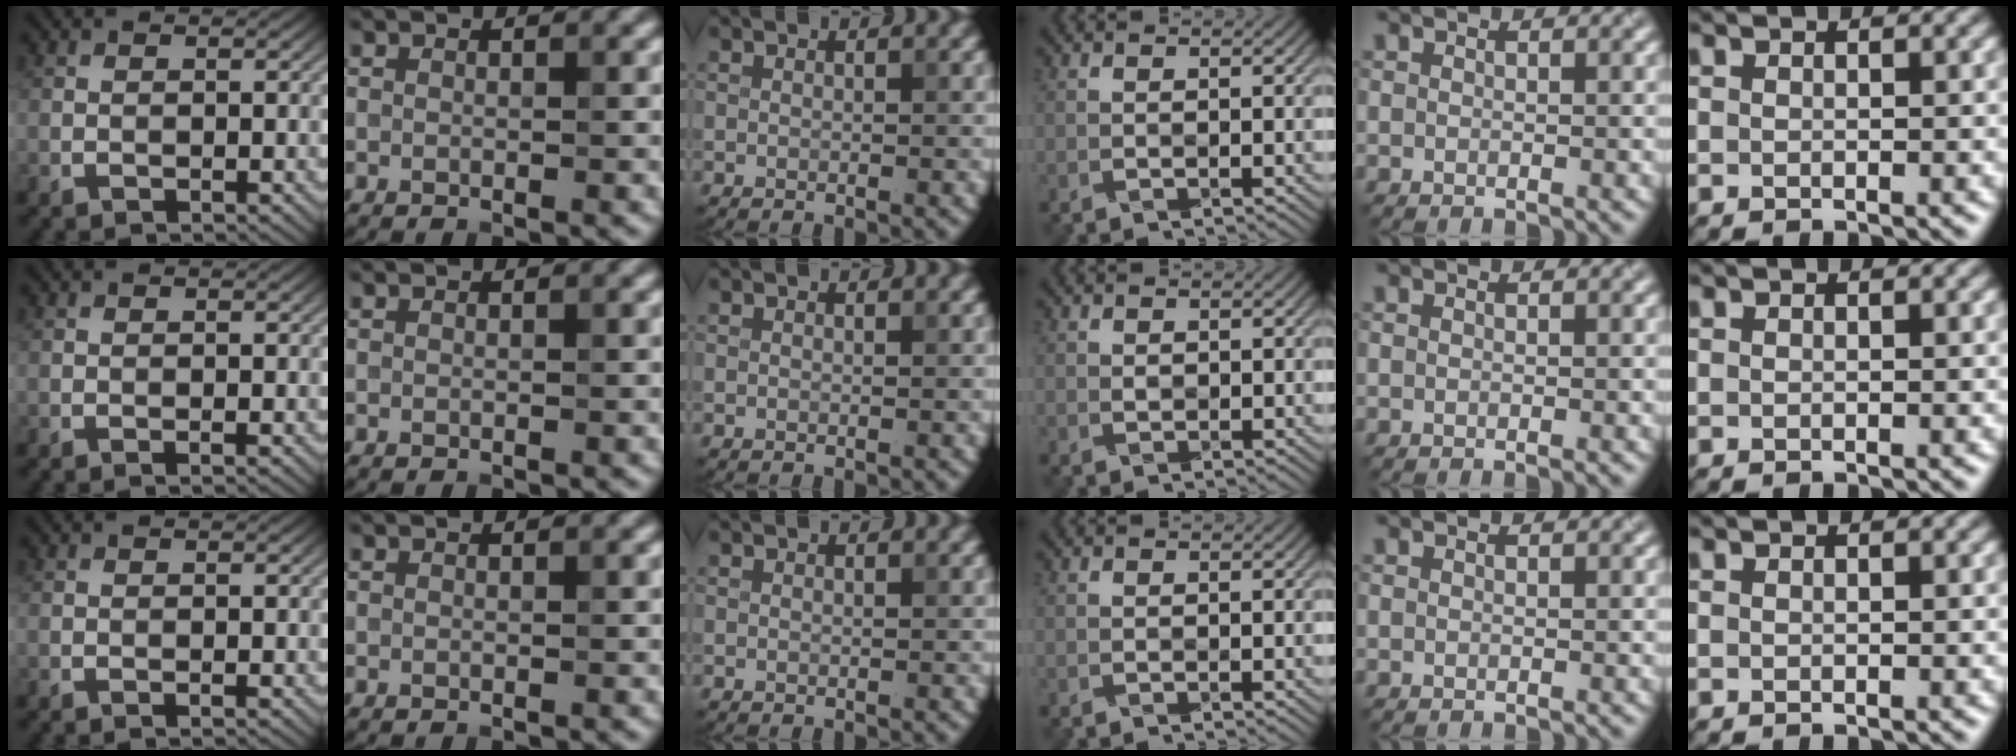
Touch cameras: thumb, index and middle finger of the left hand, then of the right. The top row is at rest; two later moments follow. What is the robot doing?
{"motion": "wrap", "object": "cellophane"}